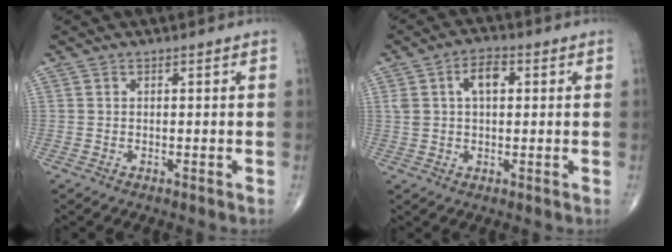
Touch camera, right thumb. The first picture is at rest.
{"total": 6.2, "force": [1.7, 3.5, 4.9], "torque": [-0.084, 0.013, 0.028]}